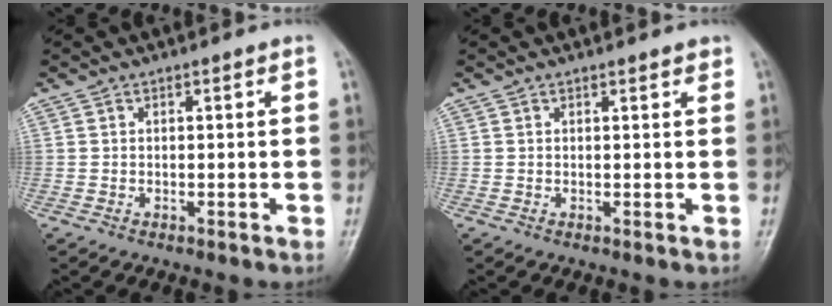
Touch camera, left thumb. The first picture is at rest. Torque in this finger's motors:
{"motor_torque": [-0.21, -0.16, -0.30, -0.18, 0.02]}